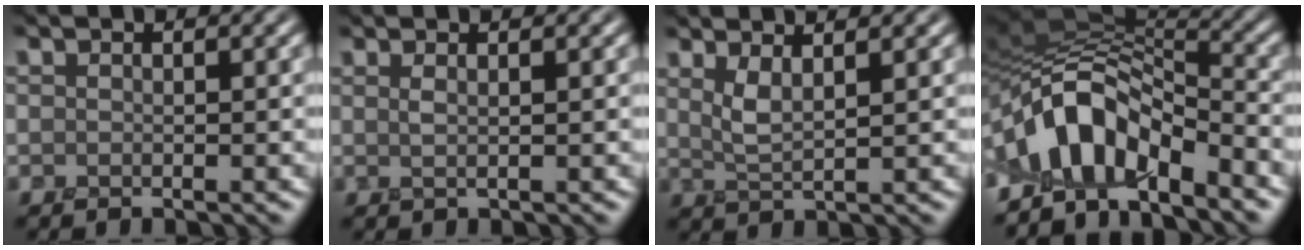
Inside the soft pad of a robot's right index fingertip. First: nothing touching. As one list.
[{"total": 0.8, "force": [0.6, -0.4, 0.3], "torque": [-0.015, 0.000, 0.018]}, {"total": 2.0, "force": [1.6, -0.1, 1.2], "torque": [-0.032, -0.005, 0.037]}, {"total": 8.8, "force": [-4.2, 3.9, 6.8], "torque": [-0.116, 0.014, -0.084]}]